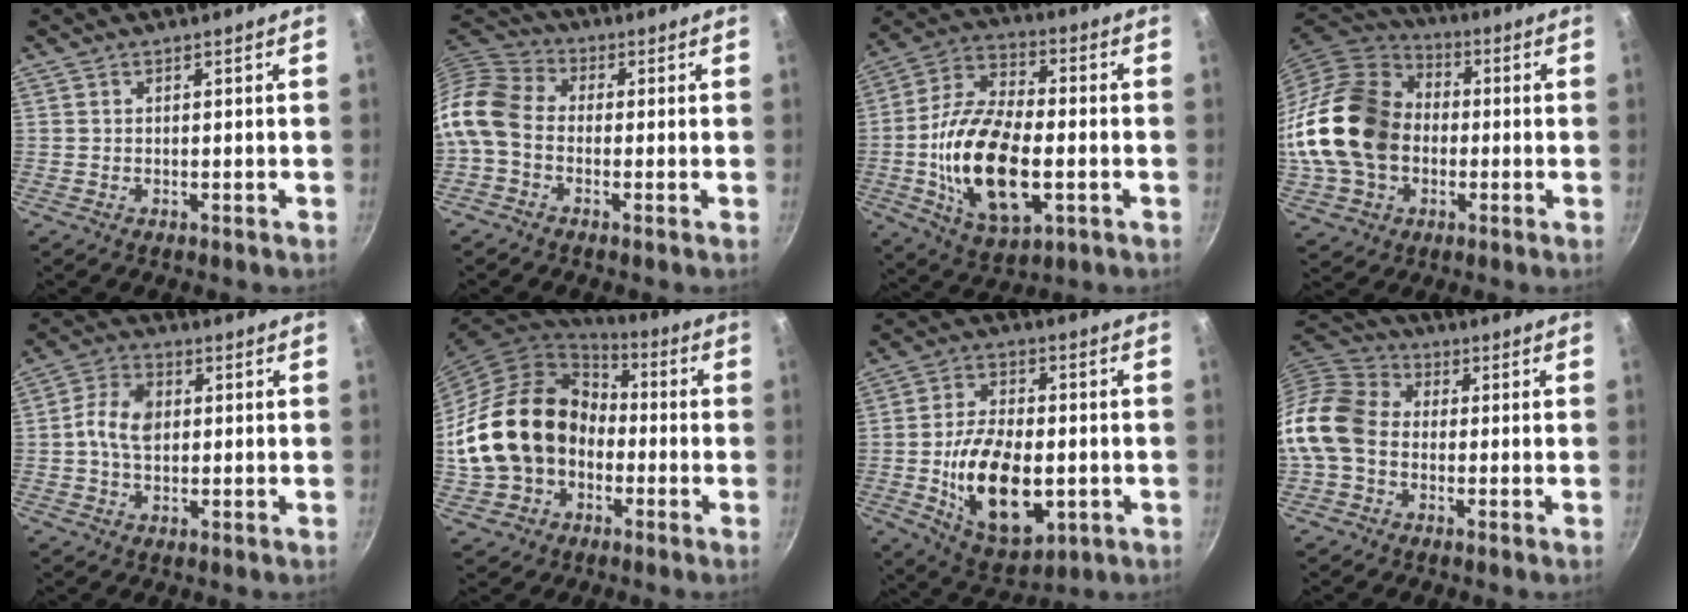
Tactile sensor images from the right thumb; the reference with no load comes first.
{"total": 11.2, "force": [-2.8, 7.8, 7.6], "torque": [-0.156, 0.040, -0.080]}
{"total": 20.8, "force": [-3.6, 10.6, 17.5], "torque": [-0.319, 0.020, -0.067]}
{"total": 23.5, "force": [-1.3, 17.7, 15.4], "torque": [-0.290, 0.042, -0.021]}
{"total": 7.5, "force": [0.4, 5.1, 5.5], "torque": [-0.094, 0.015, -0.004]}
{"total": 21.1, "force": [-2.7, 16.5, 13.0], "torque": [-0.222, 0.058, -0.041]}
{"total": 18.2, "force": [-3.2, 10.3, 14.7], "torque": [-0.236, 0.005, -0.042]}
{"total": 12.3, "force": [-2.4, 9.2, 7.8], "torque": [-0.136, 0.031, -0.070]}